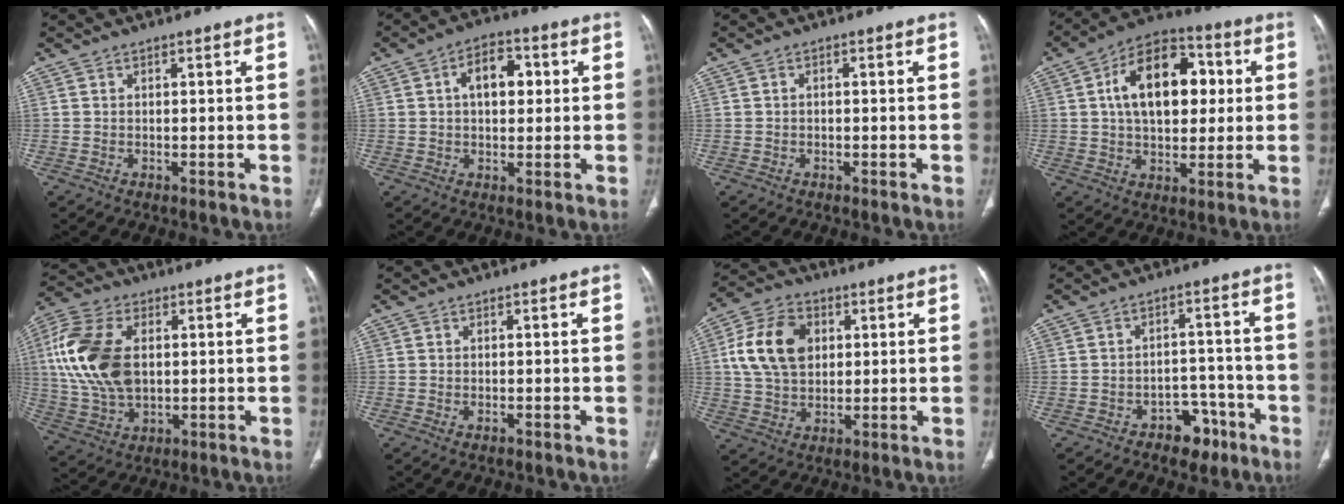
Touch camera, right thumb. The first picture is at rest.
{"total": 8.1, "force": [1.6, 4.9, 6.3], "torque": [-0.078, 0.014, 0.021]}
{"total": 0.5, "force": [-0.1, 0.3, 0.4], "torque": [-0.006, 0.002, -0.006]}
{"total": 17.8, "force": [3.3, 10.8, 13.7], "torque": [-0.187, 0.017, 0.049]}
{"total": 17.3, "force": [2.4, 10.8, 13.3], "torque": [-0.279, 0.001, 0.050]}
{"total": 0.9, "force": [-0.4, 0.5, 0.7], "torque": [-0.015, 0.006, -0.003]}
{"total": 13.6, "force": [3.0, 9.6, 9.2], "torque": [-0.156, 0.007, 0.051]}
{"total": 6.7, "force": [-4.1, 4.4, 2.9], "torque": [-0.008, 0.042, -0.056]}